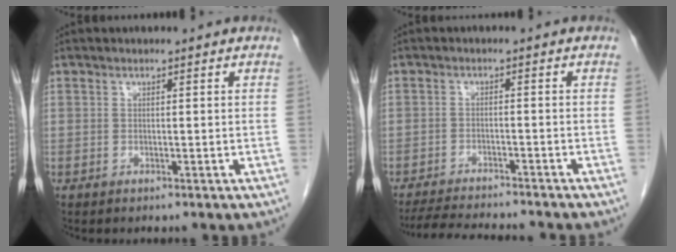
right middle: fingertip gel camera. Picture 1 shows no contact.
{"total": 10.4, "force": [-9.6, 0.4, 3.9], "torque": [-0.059, -0.015, -0.143]}